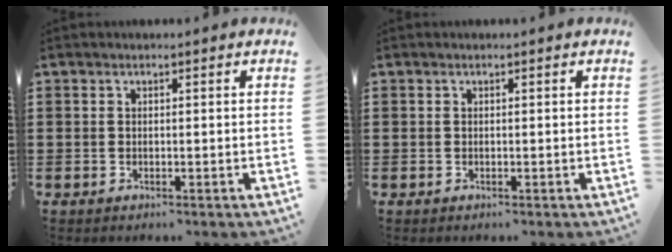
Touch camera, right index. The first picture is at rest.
{"total": 0.0}